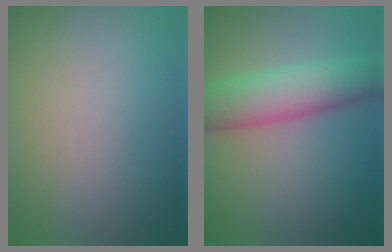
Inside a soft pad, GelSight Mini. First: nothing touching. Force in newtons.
{"total": 7.1, "press": 7.1, "slide": 0.2}